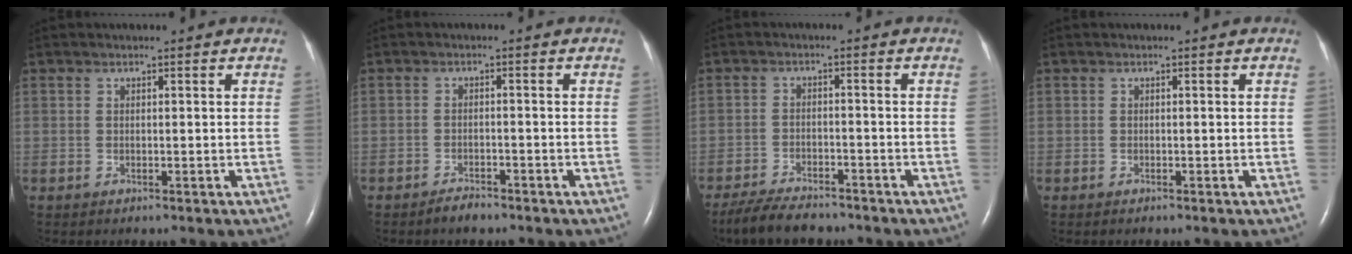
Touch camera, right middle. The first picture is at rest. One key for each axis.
{"total": 2.2, "fx": -1.9, "fy": 0.5, "fz": 0.8, "tx": -0.023, "ty": -0.003, "tz": -0.031}
{"total": 7.5, "fx": -6.5, "fy": 2.1, "fz": 3.1, "tx": -0.056, "ty": -0.016, "tz": -0.110}
{"total": 0.0}